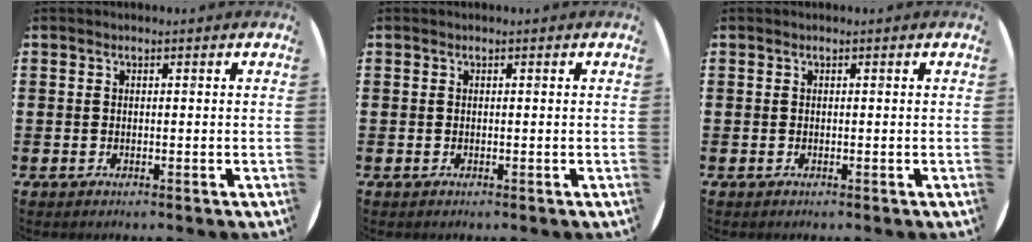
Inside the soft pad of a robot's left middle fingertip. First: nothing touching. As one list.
[{"total": 0.0}, {"total": 0.0}]